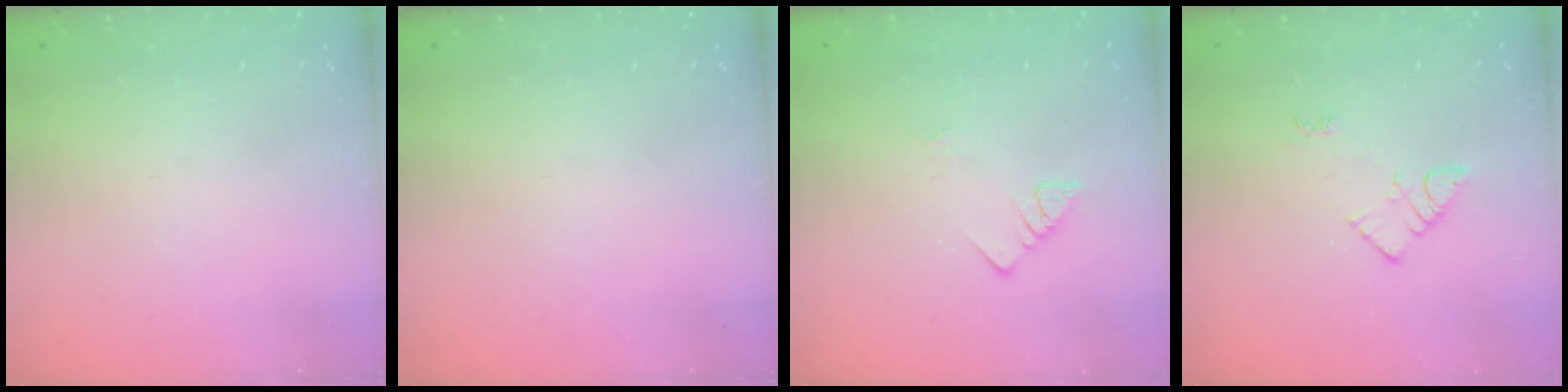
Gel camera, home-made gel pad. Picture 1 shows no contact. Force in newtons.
{"total": 0.0}
{"total": 2.8, "press": 2.8, "slide": 0.4}
{"total": 4.5, "press": 4.5, "slide": 0.6}